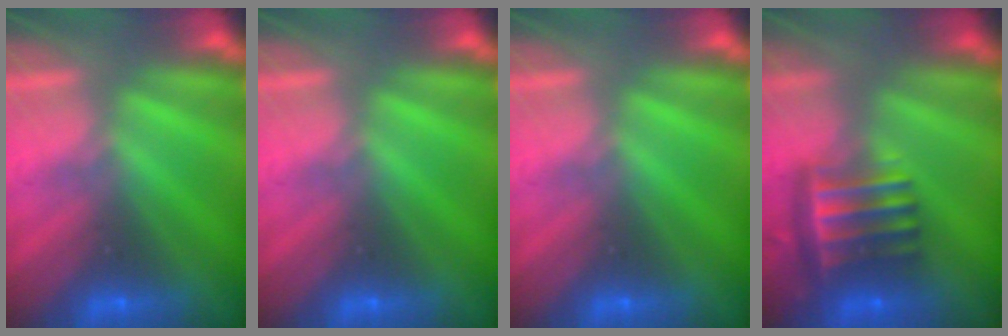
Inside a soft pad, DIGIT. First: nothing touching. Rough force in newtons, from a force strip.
{"total": 0.0}
{"total": 0.0}
{"total": 7.0}